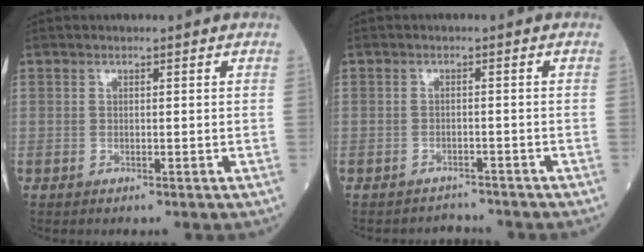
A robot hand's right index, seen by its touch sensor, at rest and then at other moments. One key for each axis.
{"total": 2.4, "fx": -2.2, "fy": 0.4, "fz": -1.0, "tx": 0.019, "ty": -0.006, "tz": -0.033}